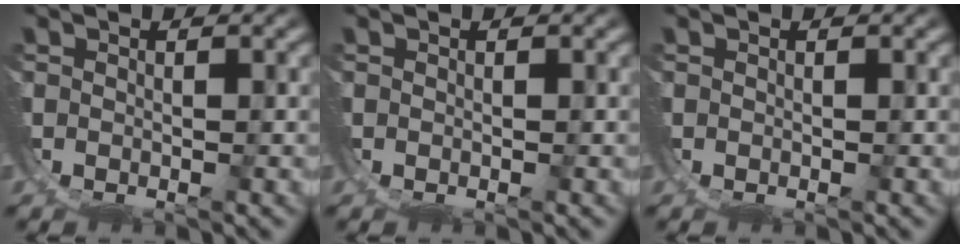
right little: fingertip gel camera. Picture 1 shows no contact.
{"total": 0.0}
{"total": 0.0}